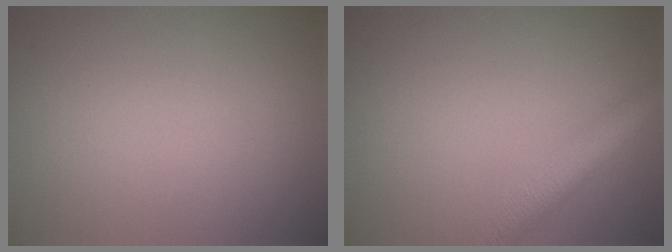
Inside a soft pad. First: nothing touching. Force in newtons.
{"total": 4.7, "press": 4.7, "slide": 0.2}